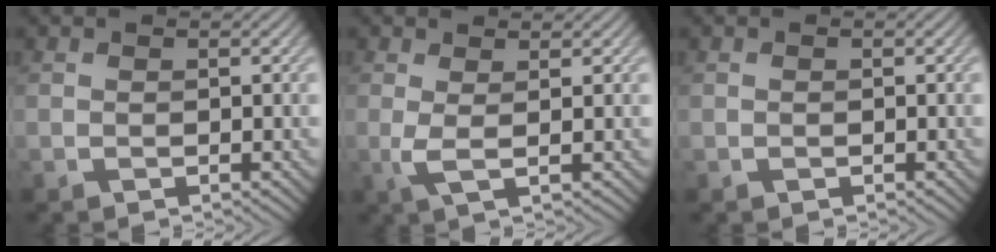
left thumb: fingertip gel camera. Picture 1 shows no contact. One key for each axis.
{"total": 2.2, "fx": 0.4, "fy": 0.4, "fz": 2.2, "tx": -0.048, "ty": 0.003, "tz": 0.006}
{"total": 0.0}